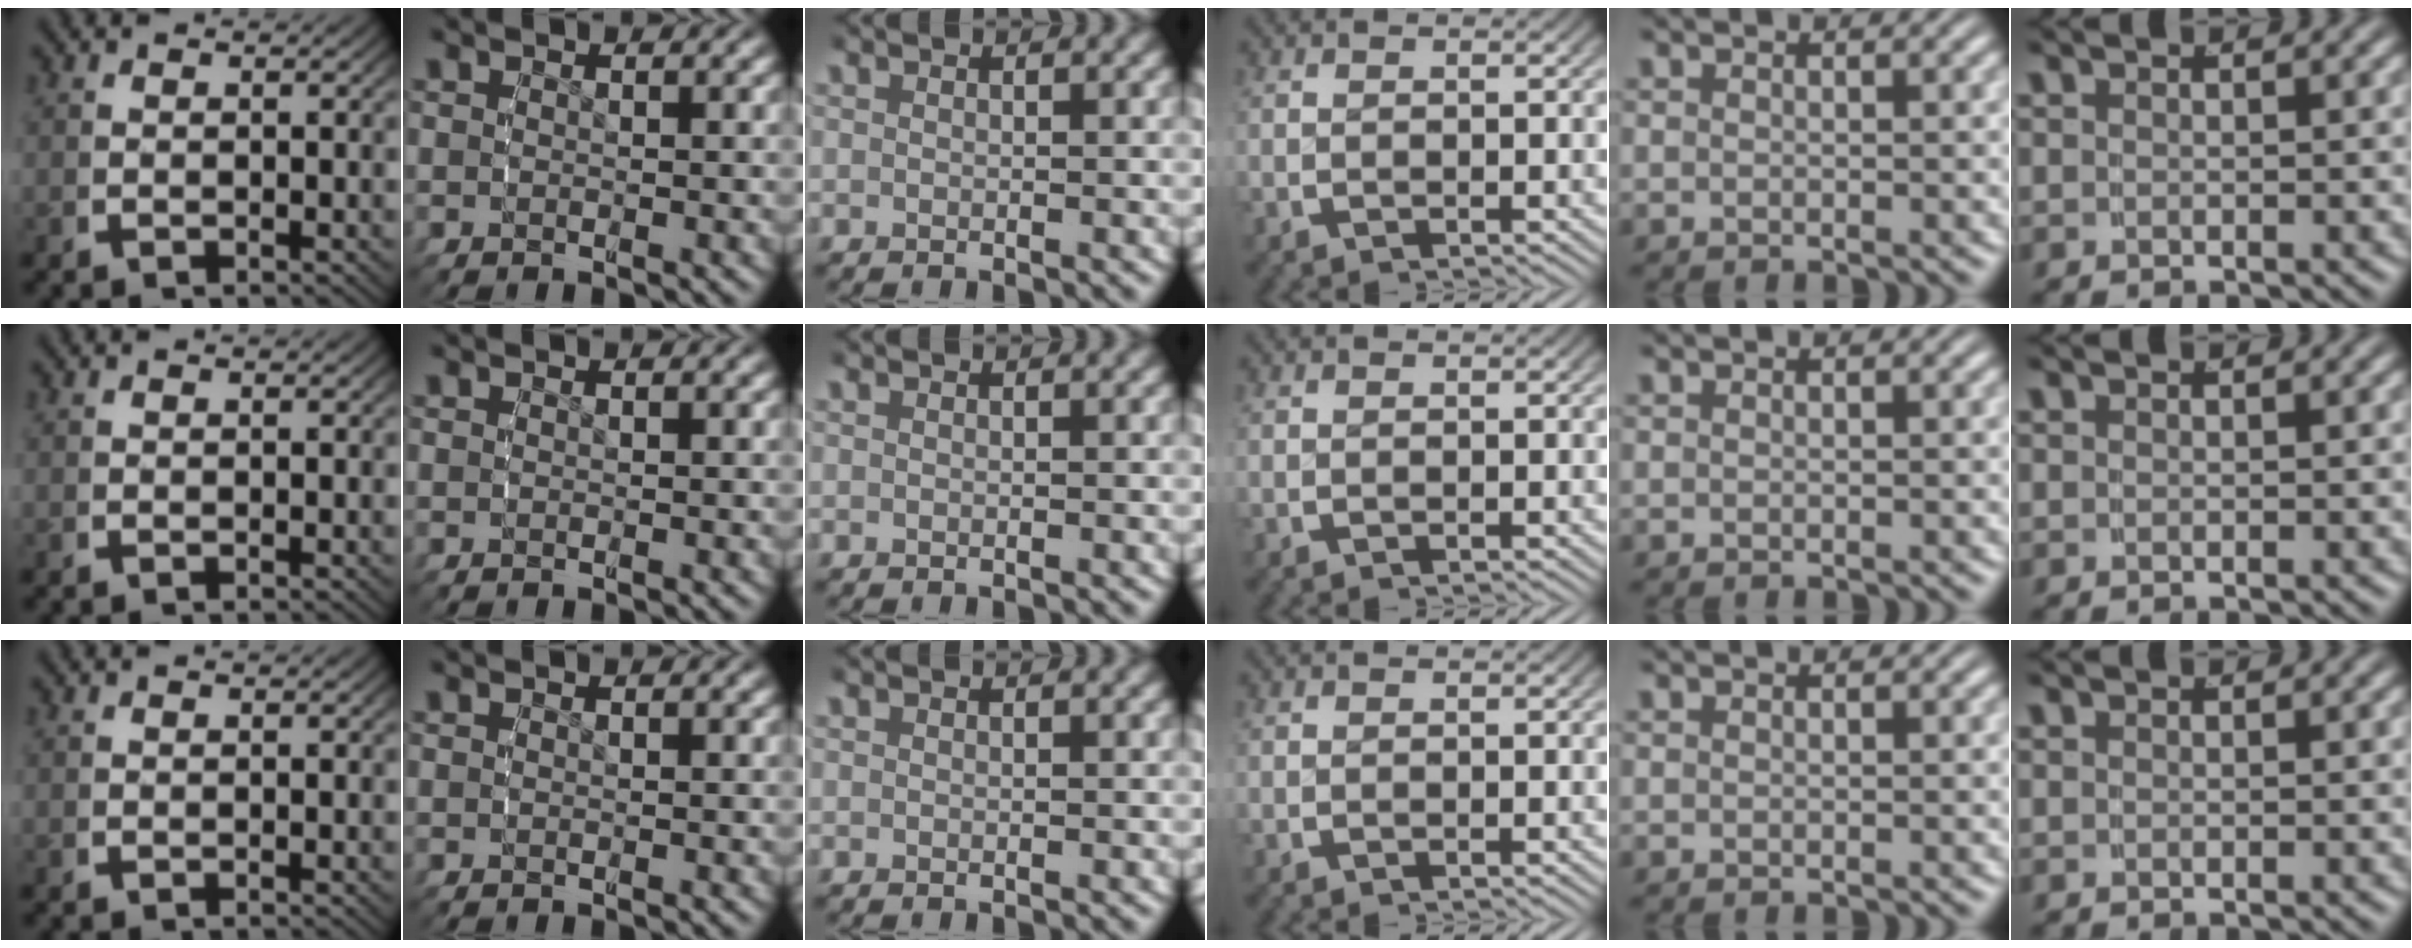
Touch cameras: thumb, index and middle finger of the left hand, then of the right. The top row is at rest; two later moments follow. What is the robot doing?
{"motion": "reach", "object": "shorts"}